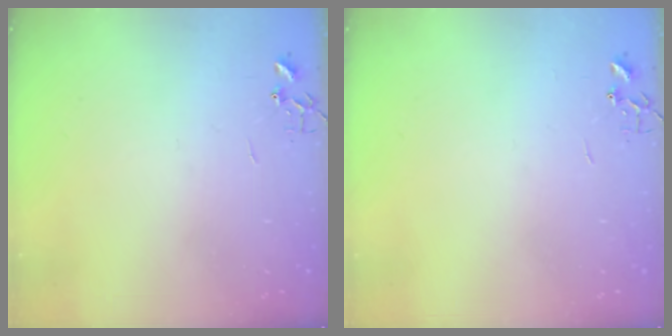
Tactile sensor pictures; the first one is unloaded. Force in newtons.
{"total": 0.0}